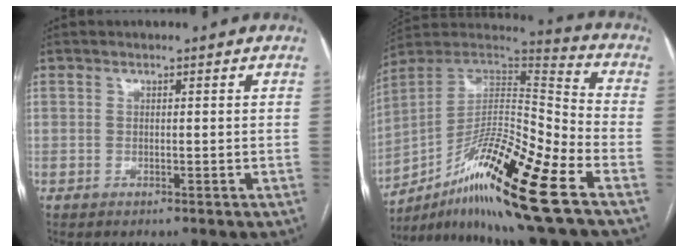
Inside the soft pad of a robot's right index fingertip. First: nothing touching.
{"total": 22.0, "force": [-12.0, 1.3, 18.4], "torque": [-0.318, -0.008, -0.208]}